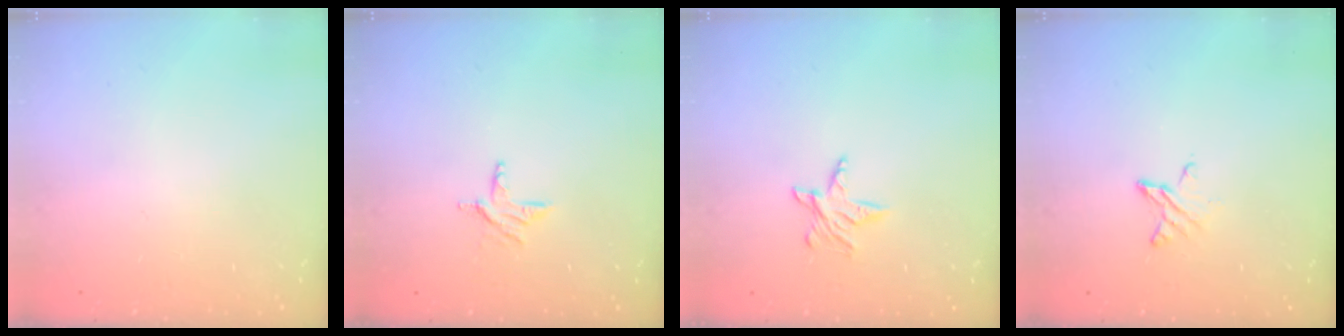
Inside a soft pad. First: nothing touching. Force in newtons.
{"total": 4.9, "press": 4.8, "slide": 0.4}
{"total": 3.9, "press": 3.9, "slide": 0.5}
{"total": 5.0, "press": 4.9, "slide": 0.5}